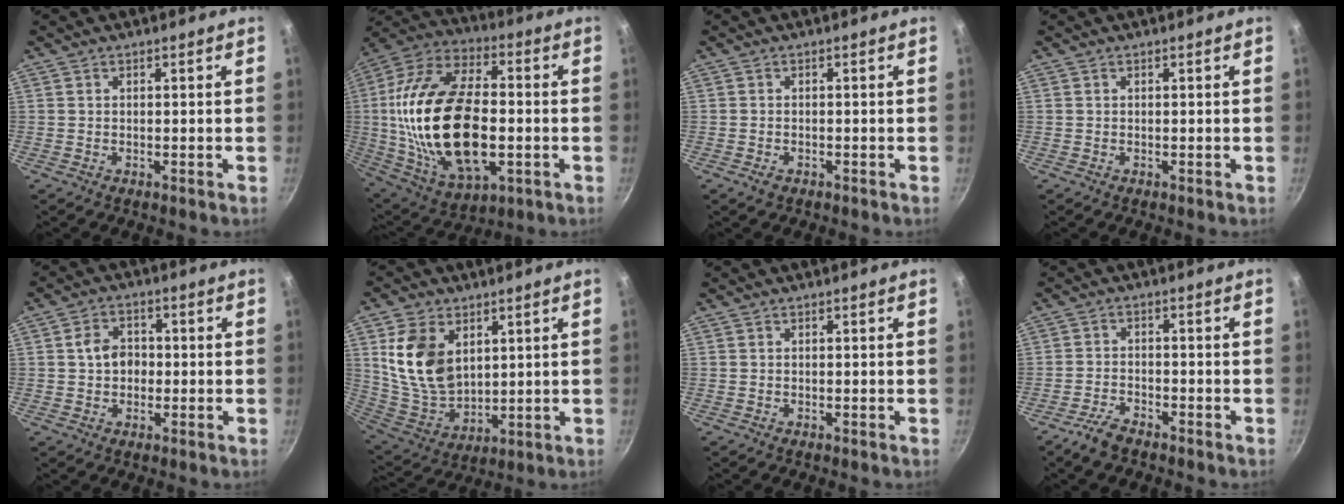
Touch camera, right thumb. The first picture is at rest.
{"total": 29.2, "force": [-1.9, 15.9, 24.4], "torque": [-0.470, 0.016, -0.030]}
{"total": 1.5, "force": [-0.9, 1.0, 0.8], "torque": [-0.016, 0.002, -0.014]}
{"total": 0.0}
{"total": 5.4, "force": [-0.1, 4.3, 3.3], "torque": [-0.036, 0.013, -0.008]}
{"total": 14.6, "force": [4.5, 9.9, 9.8], "torque": [-0.164, -0.032, 0.102]}
{"total": 0.0}
{"total": 4.3, "force": [-3.4, 1.5, 2.1], "torque": [-0.047, 0.024, -0.069]}